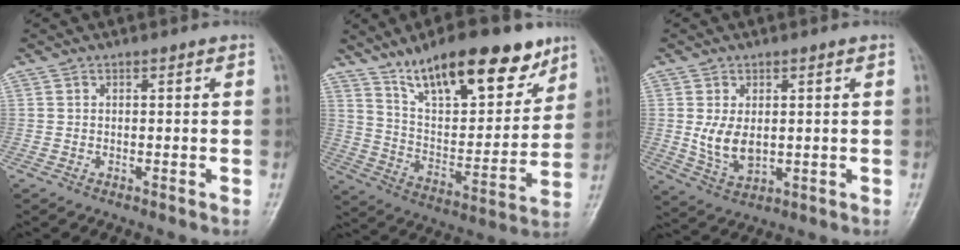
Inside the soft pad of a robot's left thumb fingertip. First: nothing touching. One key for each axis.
{"total": 22.0, "fx": 14.7, "fy": 8.3, "fz": 14.2, "tx": -0.176, "ty": -0.061, "tz": 0.247}
{"total": 6.2, "fx": 0.5, "fy": 3.8, "fz": 4.9, "tx": -0.083, "ty": -0.013, "tz": 0.022}